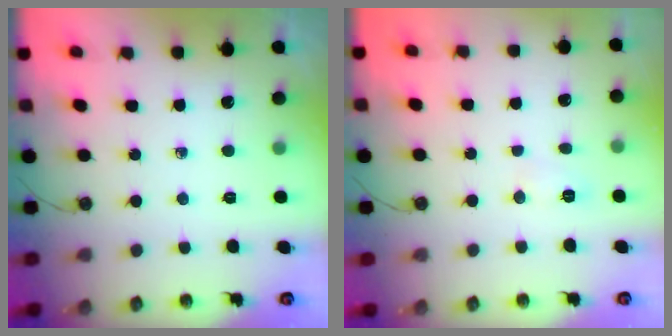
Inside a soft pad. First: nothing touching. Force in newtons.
{"total": 3.7, "press": 3.6, "slide": 1.0}